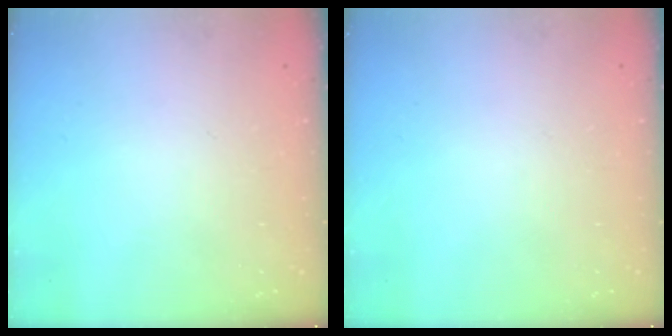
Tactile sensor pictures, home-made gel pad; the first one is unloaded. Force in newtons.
{"total": 0.0}